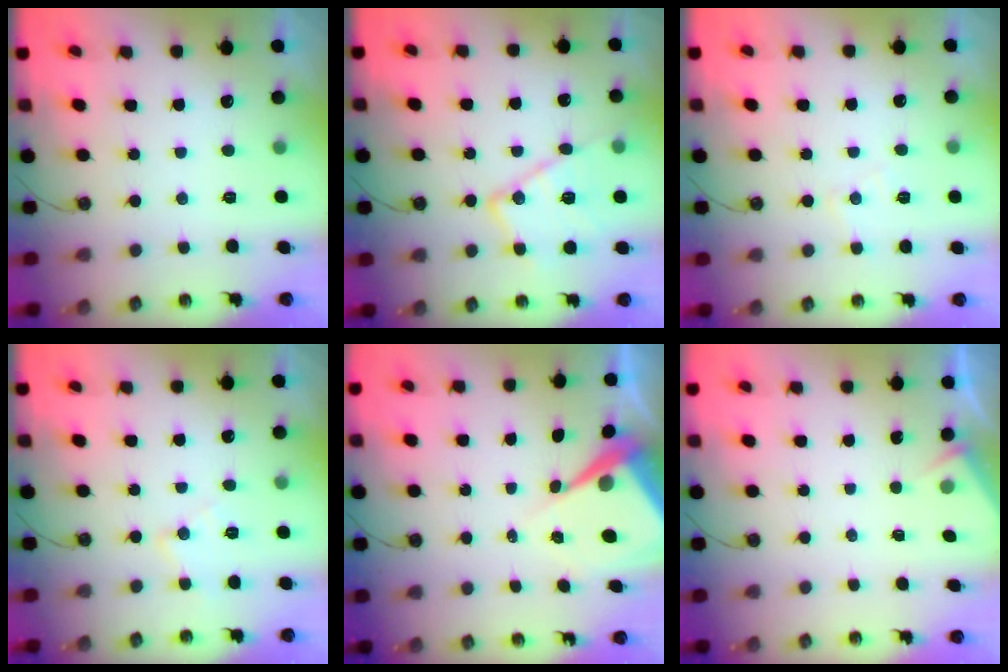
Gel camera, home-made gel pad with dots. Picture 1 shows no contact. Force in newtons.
{"total": 16.6, "press": 16.5, "slide": 1.5}
{"total": 6.3, "press": 6.2, "slide": 0.9}
{"total": 7.4, "press": 7.4, "slide": 0.7}
{"total": 8.2, "press": 8.2, "slide": 0.7}
{"total": 2.9, "press": 2.9, "slide": 0.4}